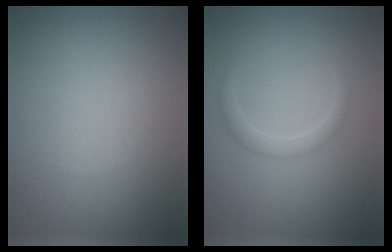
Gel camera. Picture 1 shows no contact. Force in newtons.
{"total": 1.5, "press": 1.5, "slide": 0.2}